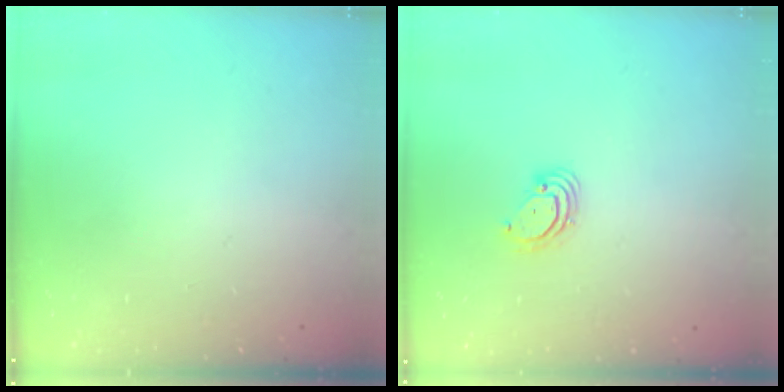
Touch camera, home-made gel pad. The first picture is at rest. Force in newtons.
{"total": 3.7, "press": 3.7, "slide": 0.1}